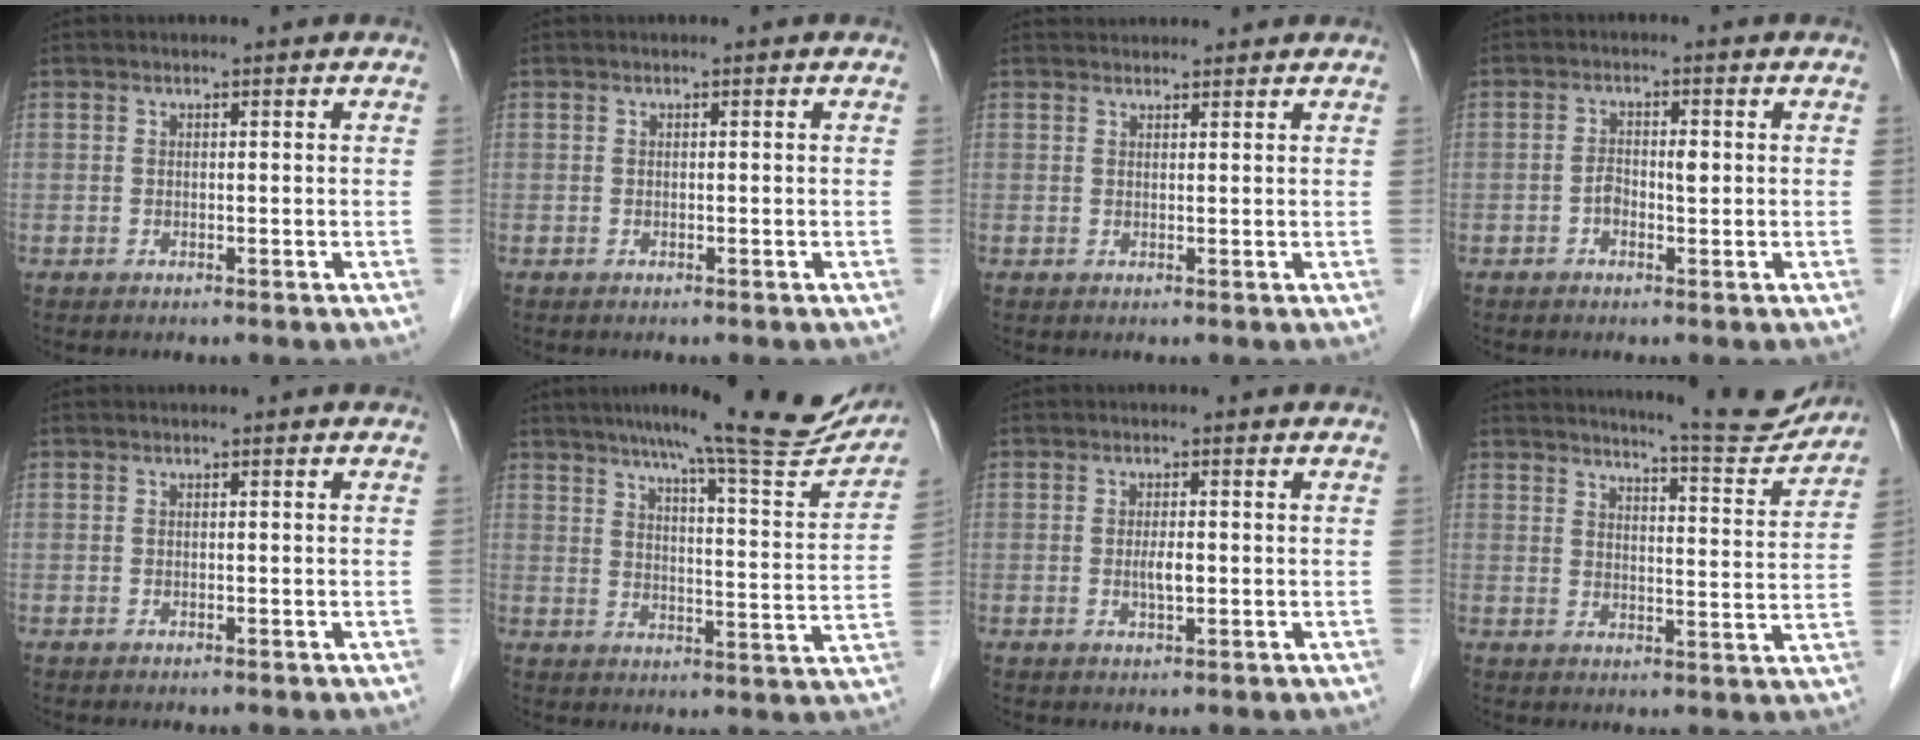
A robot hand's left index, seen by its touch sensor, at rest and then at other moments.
{"total": 0.0}
{"total": 4.0, "force": [3.8, 1.2, 0.4], "torque": [0.002, 0.029, 0.055]}
{"total": 2.7, "force": [-0.4, 1.2, 2.3], "torque": [-0.038, 0.009, -0.005]}
{"total": 0.0}
{"total": 19.5, "force": [17.1, 1.4, 9.2], "torque": [-0.116, -0.037, 0.217]}
{"total": 2.1, "force": [-0.3, 0.7, 2.0], "torque": [-0.035, -0.004, -0.003]}
{"total": 11.0, "force": [10.6, 0.5, 2.6], "torque": [-0.028, -0.026, 0.130]}